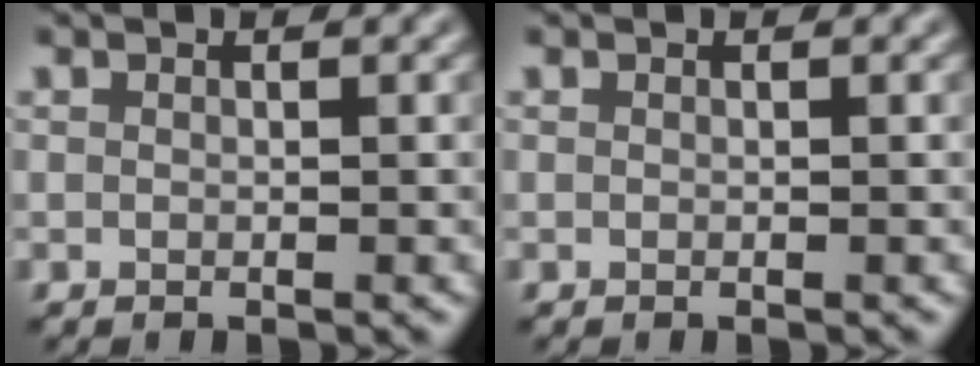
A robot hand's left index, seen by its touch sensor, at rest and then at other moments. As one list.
[{"total": 0.0}]